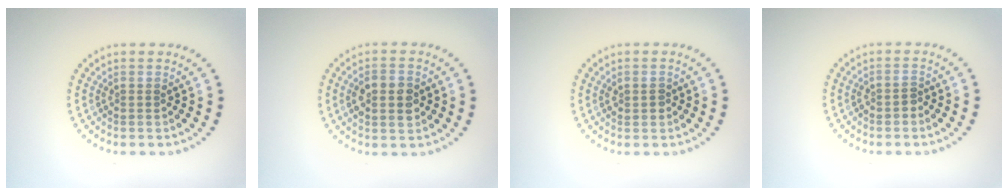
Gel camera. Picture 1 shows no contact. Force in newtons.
{"total": 3.6, "press": 3.6, "slide": 0.2}
{"total": 1.2, "press": 1.2, "slide": 0.2}
{"total": 1.2, "press": 1.1, "slide": 0.4}